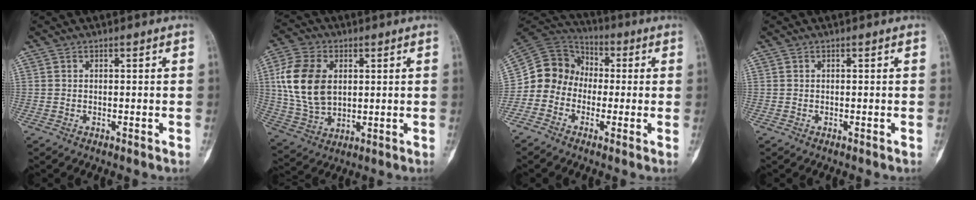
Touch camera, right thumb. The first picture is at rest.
{"total": 14.3, "force": [2.6, 9.6, 10.2], "torque": [-0.194, -0.003, 0.053]}
{"total": 10.6, "force": [-2.1, 9.7, 3.9], "torque": [-0.048, 0.061, -0.054]}
{"total": 0.0}